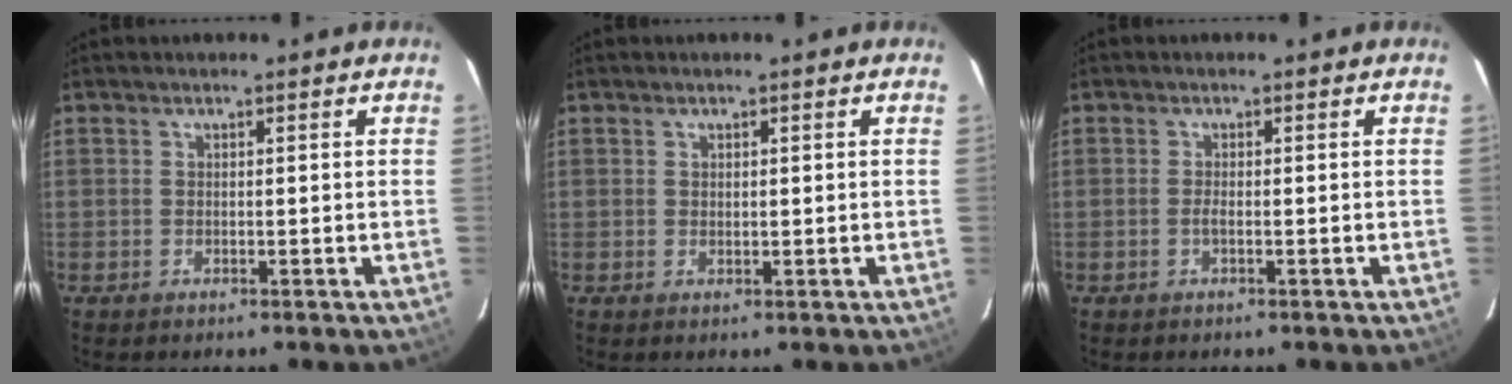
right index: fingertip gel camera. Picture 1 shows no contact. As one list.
[{"total": 0.8, "force": [0.3, 0.6, 0.5], "torque": [-0.007, 0.000, 0.006]}, {"total": 0.9, "force": [-0.4, 0.1, 0.8], "torque": [-0.018, -0.001, -0.007]}]